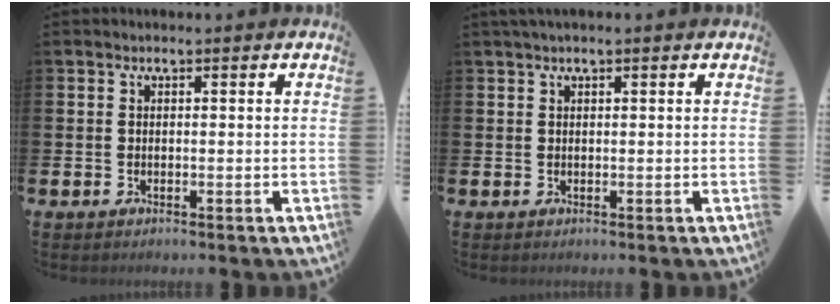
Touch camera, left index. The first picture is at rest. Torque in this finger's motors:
{"motor_torque": [0.97, -1.17, 0.09, 0.21]}